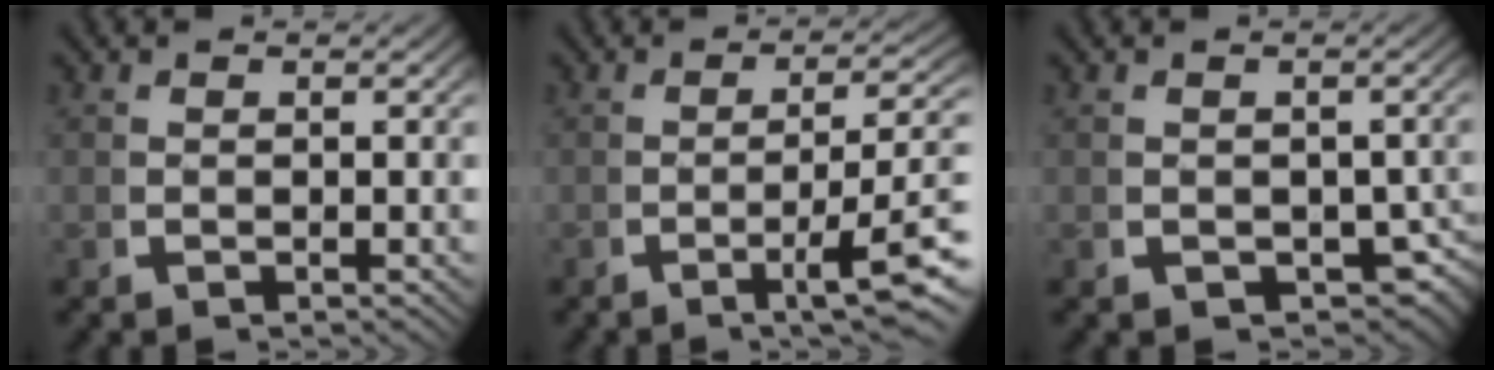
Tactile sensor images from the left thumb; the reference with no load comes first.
{"total": 7.2, "force": [-2.0, 2.3, 6.5], "torque": [-0.098, -0.011, -0.026]}
{"total": 4.1, "force": [-1.0, 2.9, 2.7], "torque": [-0.038, -0.029, -0.002]}